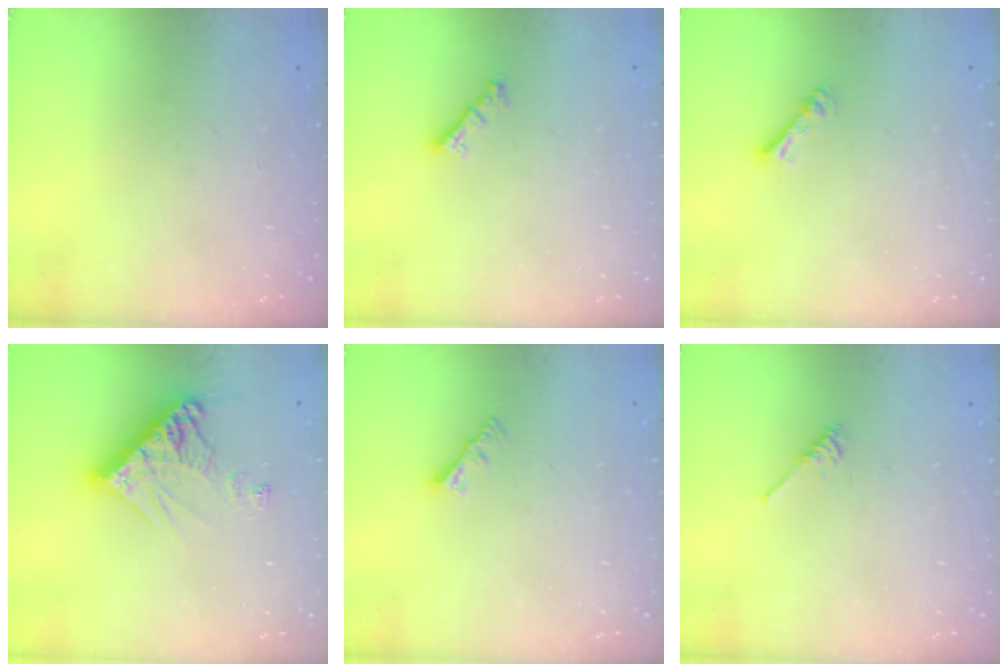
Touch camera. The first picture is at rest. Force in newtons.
{"total": 0.8, "press": 0.7, "slide": 0.4}
{"total": 2.4, "press": 2.4, "slide": 0.4}
{"total": 13.1, "press": 13.0, "slide": 1.2}
{"total": 3.0, "press": 3.0, "slide": 0.1}
{"total": 2.1, "press": 2.1, "slide": 0.4}